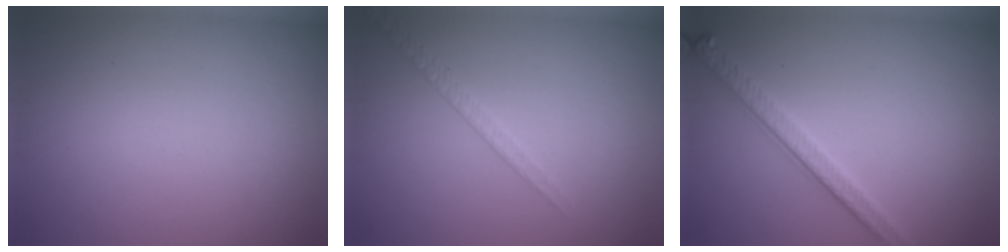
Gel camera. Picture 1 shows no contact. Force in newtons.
{"total": 1.4, "press": 0.8, "slide": 1.1}
{"total": 2.8, "press": 2.5, "slide": 1.2}